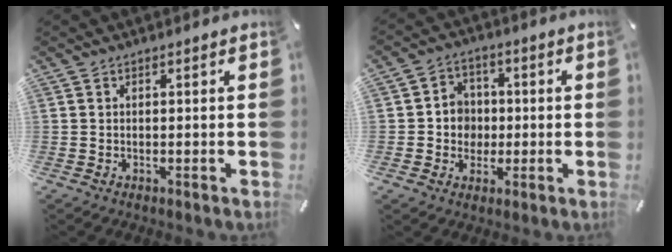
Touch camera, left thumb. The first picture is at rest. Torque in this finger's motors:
{"motor_torque": [1.03, 0.98, 0.07, 0.16, 0.07]}